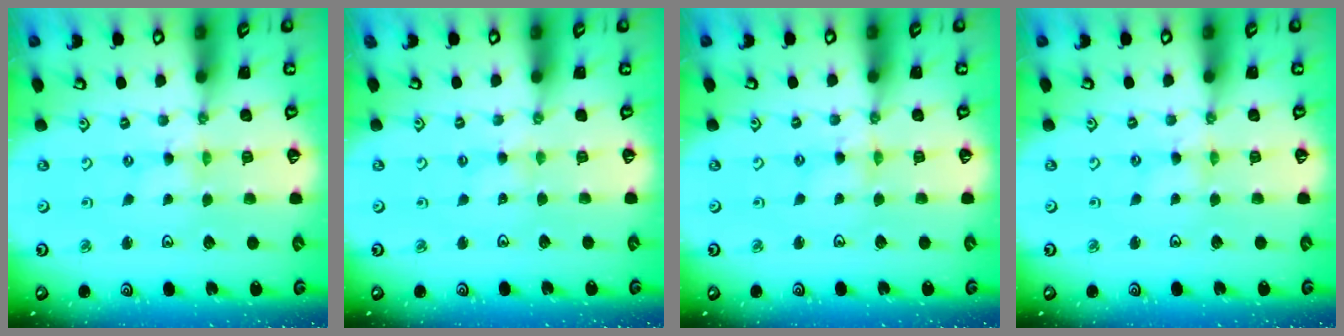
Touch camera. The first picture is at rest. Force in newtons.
{"total": 1.9, "press": 1.9, "slide": 0.3}
{"total": 3.0, "press": 2.9, "slide": 0.3}
{"total": 1.0, "press": 0.9, "slide": 0.2}